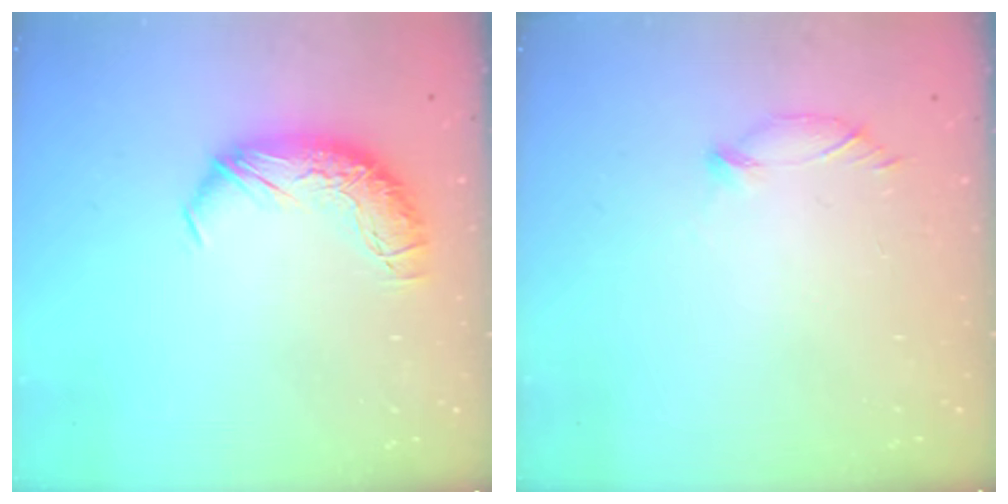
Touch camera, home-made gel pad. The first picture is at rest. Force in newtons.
{"total": 5.3, "press": 5.3, "slide": 0.9}